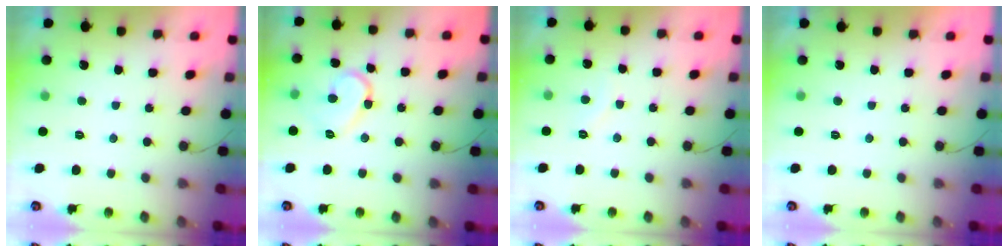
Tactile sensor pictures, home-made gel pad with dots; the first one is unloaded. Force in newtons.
{"total": 9.9, "press": 9.9, "slide": 0.2}
{"total": 4.3, "press": 4.3, "slide": 0.3}
{"total": 1.9, "press": 1.9, "slide": 0.0}